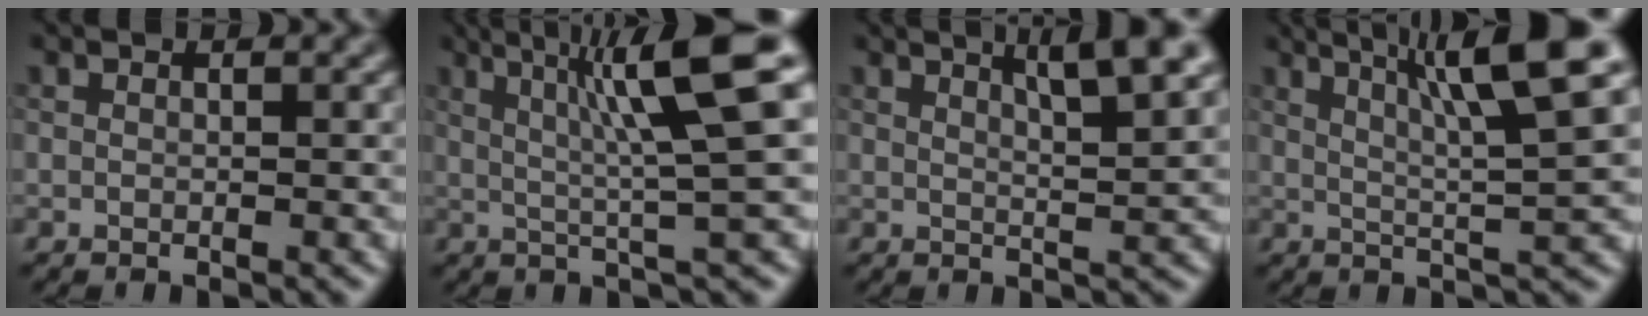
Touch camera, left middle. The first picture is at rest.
{"total": 8.9, "force": [2.6, 0.9, 8.5], "torque": [-0.121, 0.017, 0.040]}
{"total": 5.4, "force": [3.1, 1.0, 4.3], "torque": [-0.050, 0.010, 0.043]}
{"total": 8.8, "force": [3.9, 1.1, 7.8], "torque": [-0.105, 0.018, 0.063]}